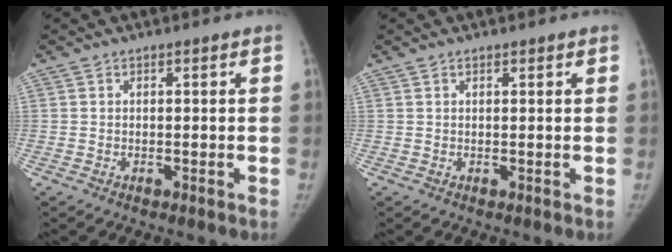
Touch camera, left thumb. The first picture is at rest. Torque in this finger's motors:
{"motor_torque": [-0.22, -0.14, -0.14, 0.20, 0.03]}